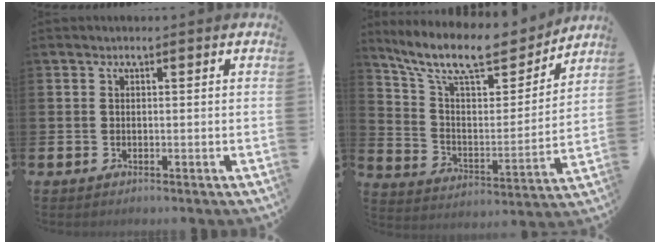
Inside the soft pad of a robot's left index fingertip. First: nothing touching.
{"total": 12.2, "force": [10.3, 3.4, 5.4], "torque": [-0.137, -0.062, 0.179]}